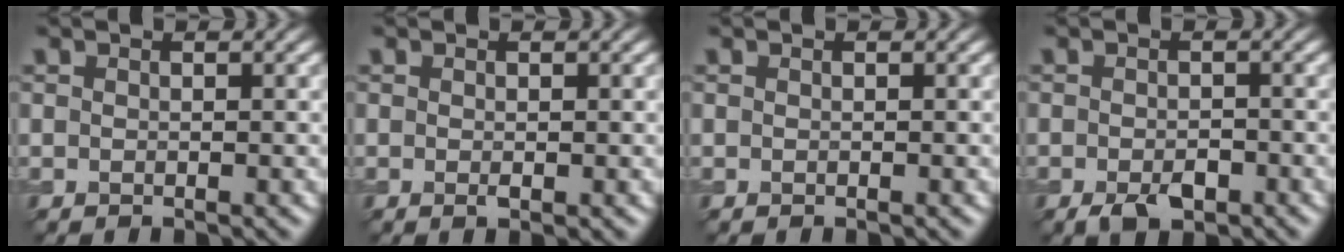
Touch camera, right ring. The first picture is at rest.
{"total": 0.5, "force": [-0.1, 0.2, 0.5], "torque": [-0.012, -0.003, -0.001]}
{"total": 0.0}
{"total": 2.5, "force": [-1.4, 1.3, 1.6], "torque": [-0.028, -0.003, -0.025]}